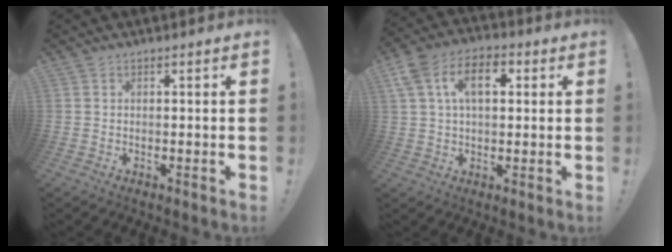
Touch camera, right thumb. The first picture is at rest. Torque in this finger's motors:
{"motor_torque": [0.52, 0.66, 0.52, 0.52, 0.05]}